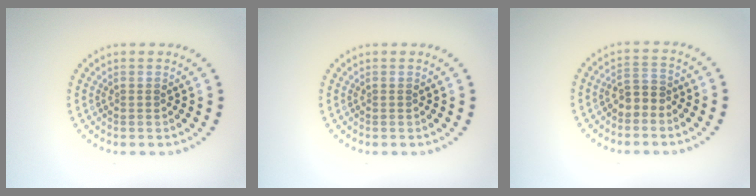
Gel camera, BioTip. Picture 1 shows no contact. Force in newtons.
{"total": 0.0}
{"total": 2.0, "press": 1.8, "slide": 0.8}